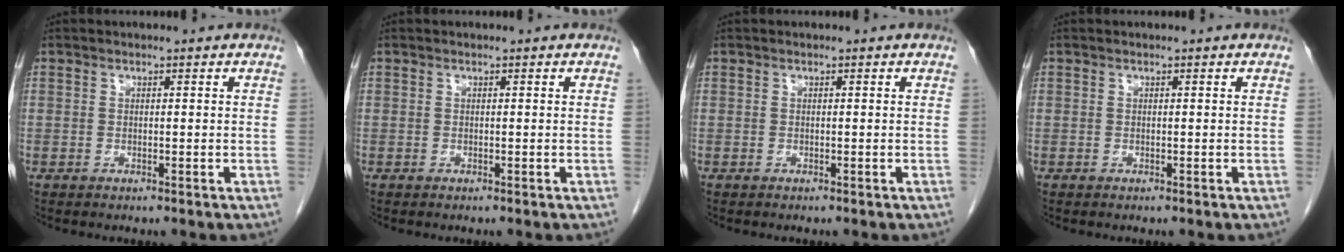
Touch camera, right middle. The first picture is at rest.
{"total": 0.0}
{"total": 0.0}
{"total": 0.0}